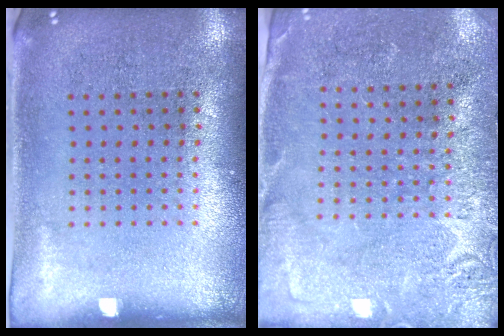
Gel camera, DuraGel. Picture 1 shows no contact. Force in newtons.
{"total": 2.7, "press": 2.6, "slide": 0.6}